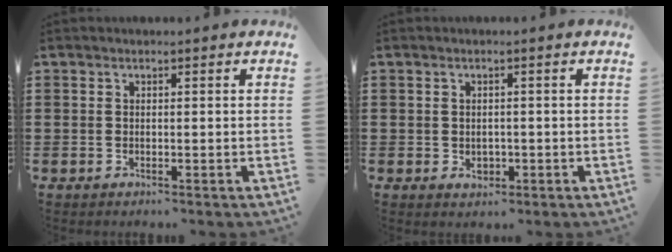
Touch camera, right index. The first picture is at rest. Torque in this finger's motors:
{"motor_torque": [-0.16, 0.52, 0.00, 0.00]}